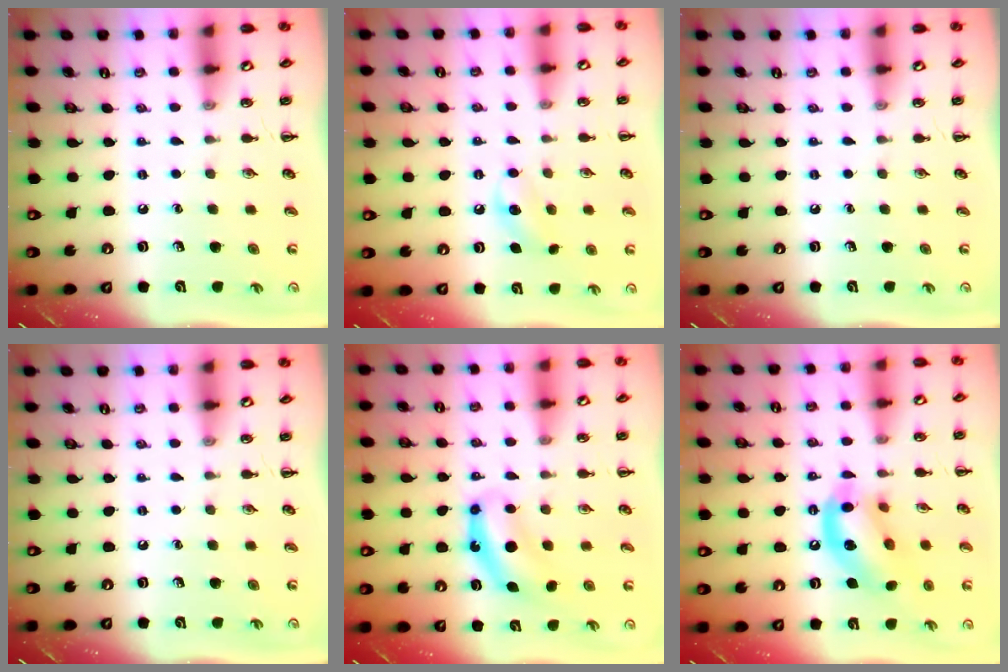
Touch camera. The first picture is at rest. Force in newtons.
{"total": 8.6, "press": 8.3, "slide": 1.9}
{"total": 0.0}
{"total": 0.0}
{"total": 7.3, "press": 7.3, "slide": 0.3}
{"total": 14.4, "press": 14.1, "slide": 3.0}